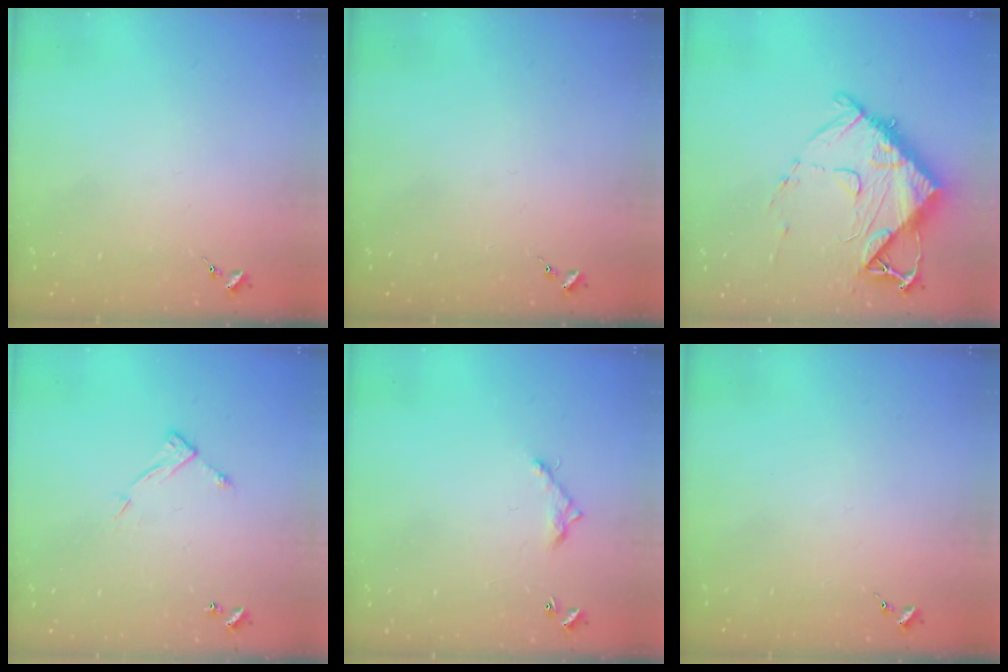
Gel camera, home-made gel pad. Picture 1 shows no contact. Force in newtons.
{"total": 0.0}
{"total": 13.6, "press": 13.6, "slide": 0.8}
{"total": 6.4, "press": 6.4, "slide": 0.3}
{"total": 6.2, "press": 6.2, "slide": 0.4}
{"total": 0.0}